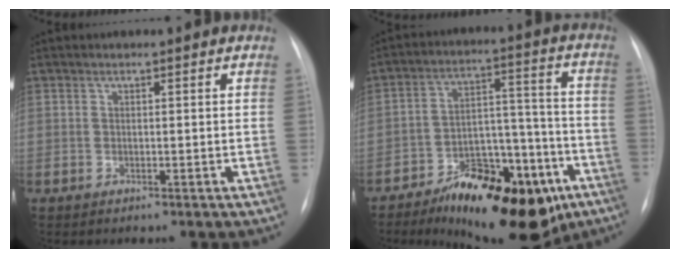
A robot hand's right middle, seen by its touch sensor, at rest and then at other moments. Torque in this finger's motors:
{"motor_torque": [1.08, -1.06, 0.81, 0.17]}